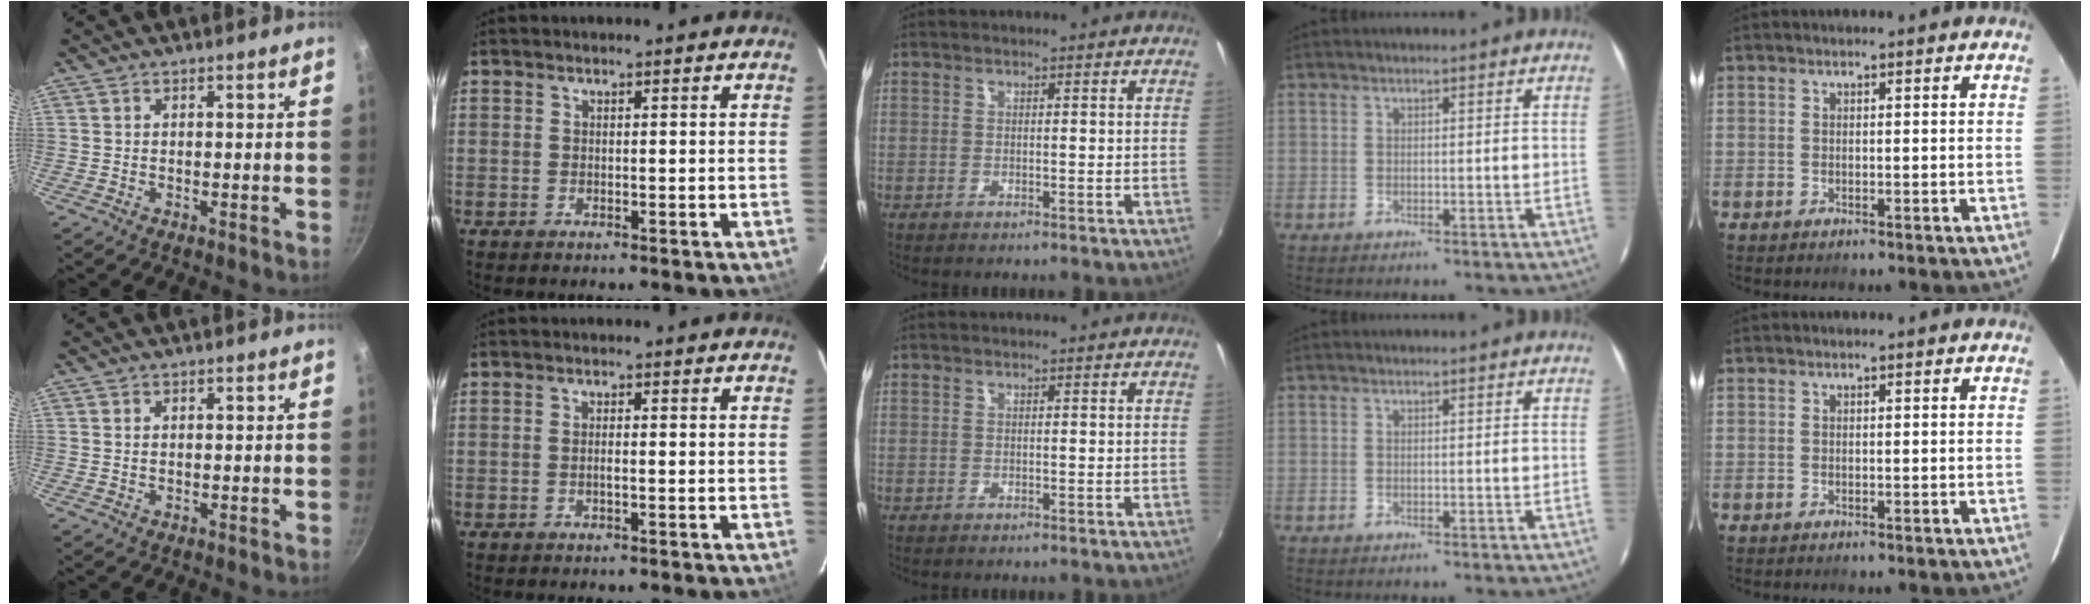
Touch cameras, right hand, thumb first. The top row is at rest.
{"thumb": {"total": 0.6, "force": [0.3, 0.4, 0.4], "torque": [-0.007, 0.000, 0.006]}, "index": {"total": 1.2, "force": [-0.3, 0.3, 1.2], "torque": [-0.021, 0.004, -0.006]}}